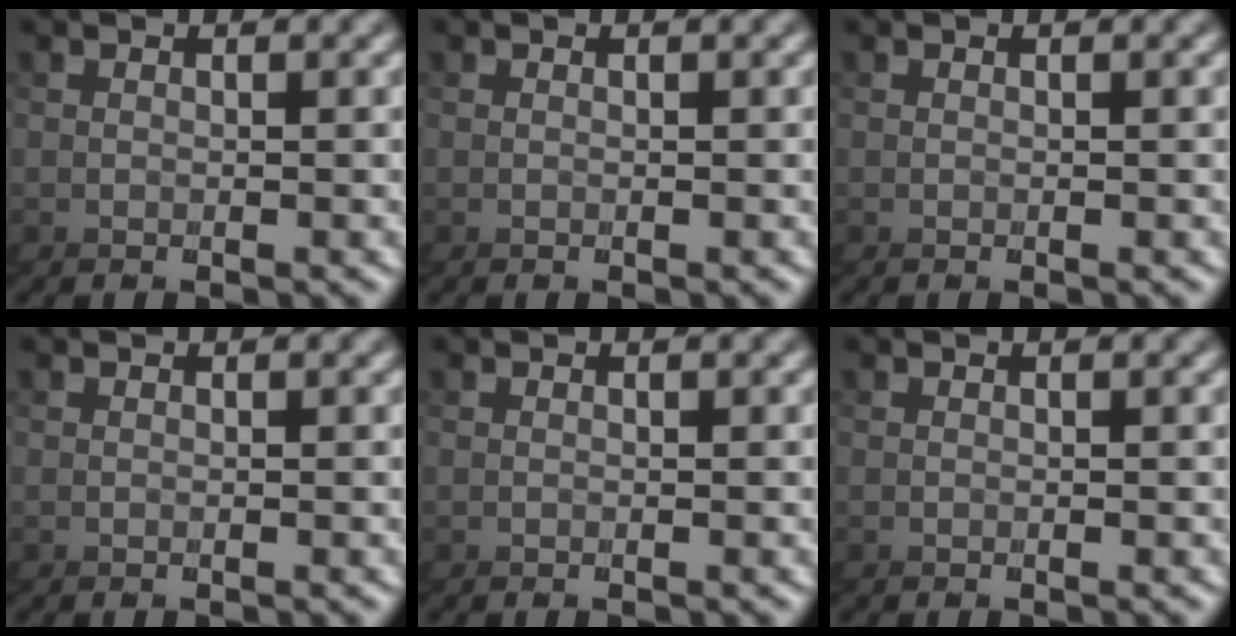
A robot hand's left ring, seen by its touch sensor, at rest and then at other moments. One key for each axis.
{"total": 0.0}
{"total": 0.0}
{"total": 0.0}
{"total": 0.0}
{"total": 0.0}